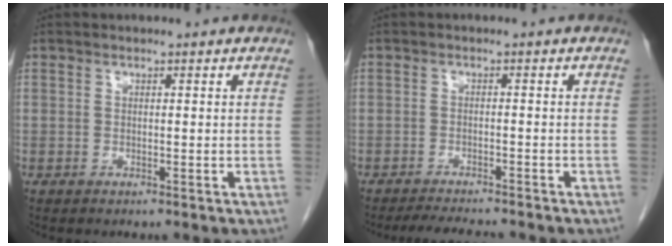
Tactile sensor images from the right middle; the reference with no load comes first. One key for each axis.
{"total": 5.7, "fx": -5.2, "fy": 0.4, "fz": 2.2, "tx": -0.035, "ty": -0.015, "tz": -0.081}